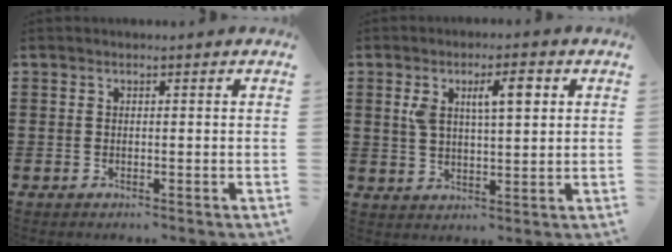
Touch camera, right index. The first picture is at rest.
{"total": 6.3, "force": [2.1, 2.3, 5.4], "torque": [-0.097, 0.004, 0.029]}